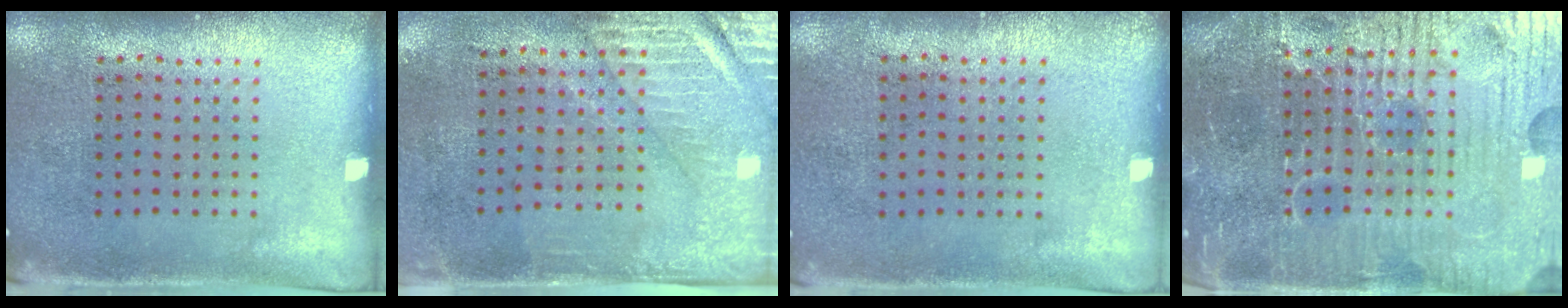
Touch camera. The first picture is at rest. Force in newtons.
{"total": 2.9, "press": 2.4, "slide": 1.6}
{"total": 0.0}
{"total": 6.6, "press": 6.0, "slide": 2.8}